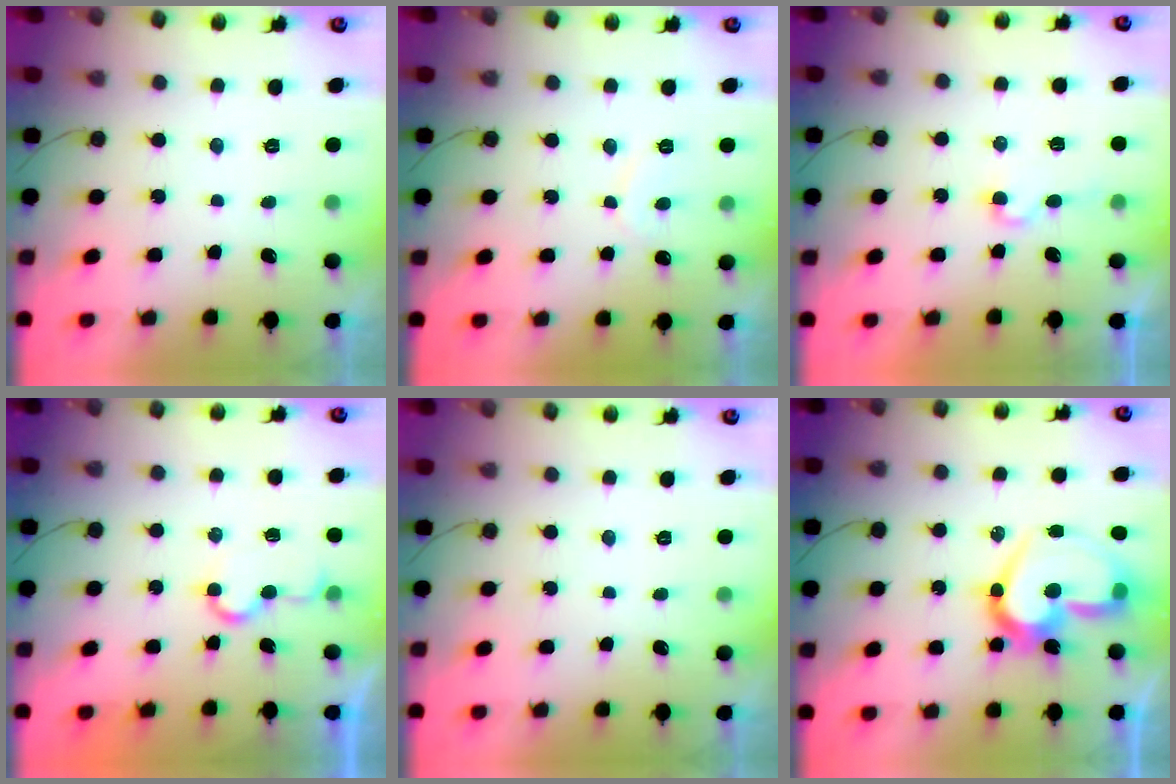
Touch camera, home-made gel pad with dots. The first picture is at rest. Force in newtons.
{"total": 6.7, "press": 6.7, "slide": 0.5}
{"total": 3.6, "press": 3.6, "slide": 0.3}
{"total": 5.1, "press": 5.1, "slide": 0.4}
{"total": 0.0}
{"total": 18.6, "press": 18.6, "slide": 1.6}